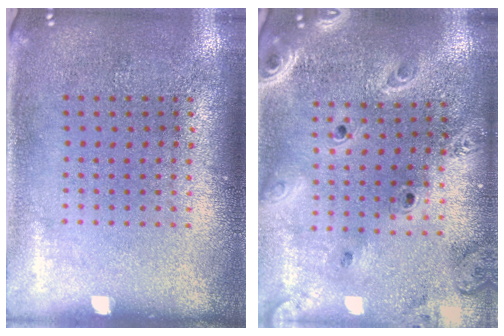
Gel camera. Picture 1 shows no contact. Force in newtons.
{"total": 2.7, "press": 2.3, "slide": 1.3}